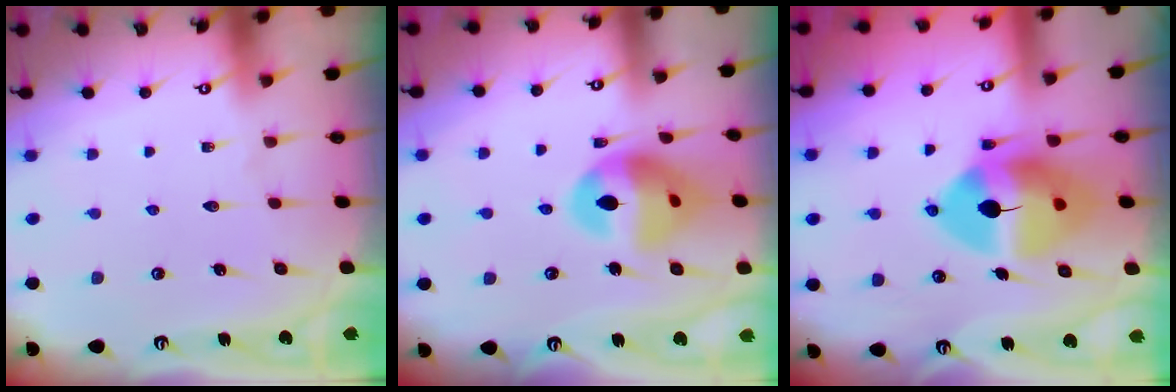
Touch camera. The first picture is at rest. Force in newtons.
{"total": 15.0, "press": 14.9, "slide": 1.9}
{"total": 14.9, "press": 14.7, "slide": 2.5}